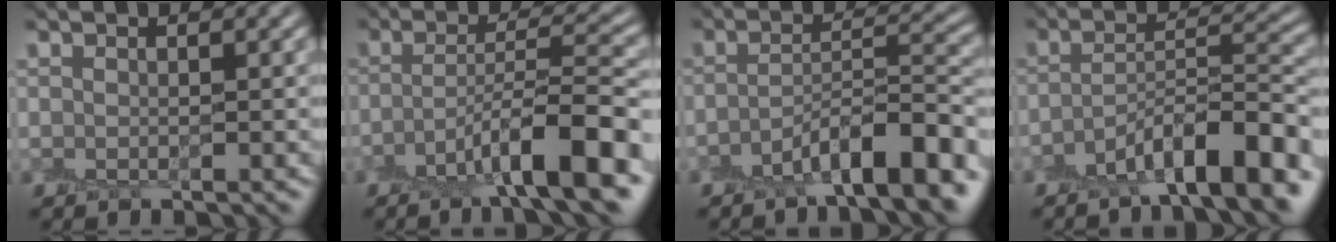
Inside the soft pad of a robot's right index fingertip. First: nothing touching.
{"total": 7.9, "force": [-3.7, 1.6, 6.8], "torque": [-0.105, 0.014, -0.068]}
{"total": 7.4, "force": [-4.3, 1.7, 5.8], "torque": [-0.084, 0.013, -0.072]}
{"total": 8.2, "force": [-4.9, 1.9, 6.3], "torque": [-0.092, 0.012, -0.084]}